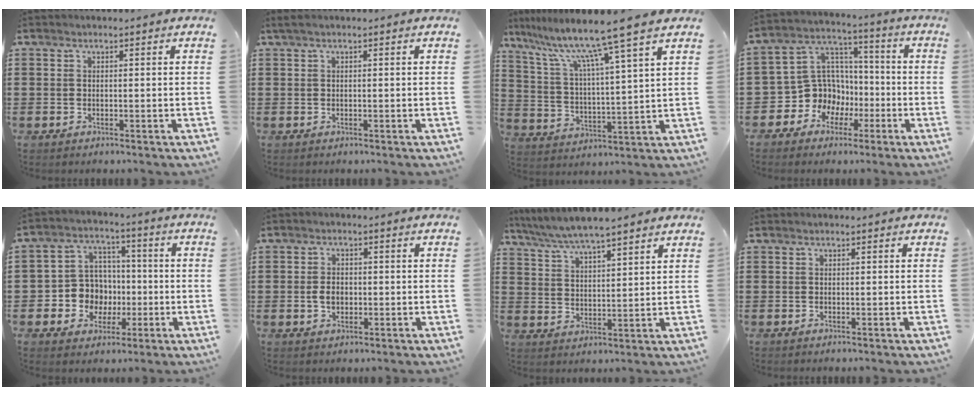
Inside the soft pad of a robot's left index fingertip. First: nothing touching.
{"total": 0.8, "force": [0.0, 0.1, 0.8], "torque": [-0.012, -0.002, 0.000]}
{"total": 10.8, "force": [8.5, -1.1, 6.5], "torque": [-0.158, -0.049, 0.134]}
{"total": 9.5, "force": [-2.7, 8.9, 2.0], "torque": [-0.087, 0.001, -0.043]}
{"total": 8.1, "force": [-0.9, 7.7, 2.1], "torque": [-0.072, 0.015, -0.006]}
{"total": 2.9, "force": [-0.3, 1.9, 2.2], "torque": [-0.043, 0.005, -0.006]}
{"total": 5.8, "force": [5.3, 0.3, 2.4], "torque": [-0.065, -0.021, 0.091]}
{"total": 0.0}